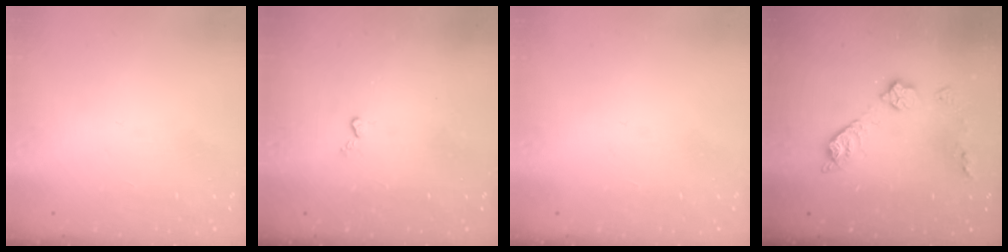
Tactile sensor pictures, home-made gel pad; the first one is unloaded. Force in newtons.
{"total": 2.6, "press": 2.6, "slide": 0.5}
{"total": 0.0}
{"total": 10.5, "press": 10.5, "slide": 0.5}